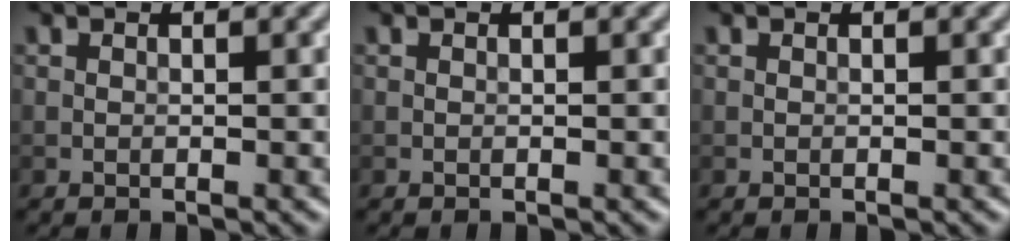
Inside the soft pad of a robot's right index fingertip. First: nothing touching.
{"total": 0.0}
{"total": 0.0}